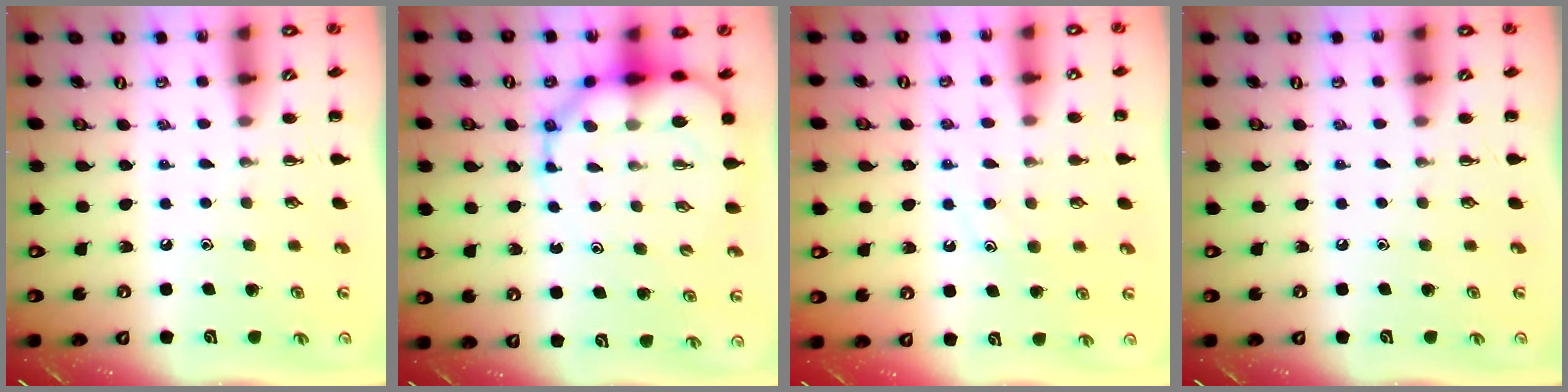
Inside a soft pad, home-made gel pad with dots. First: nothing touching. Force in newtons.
{"total": 11.6, "press": 11.1, "slide": 3.4}
{"total": 10.5, "press": 10.4, "slide": 1.1}
{"total": 0.0}